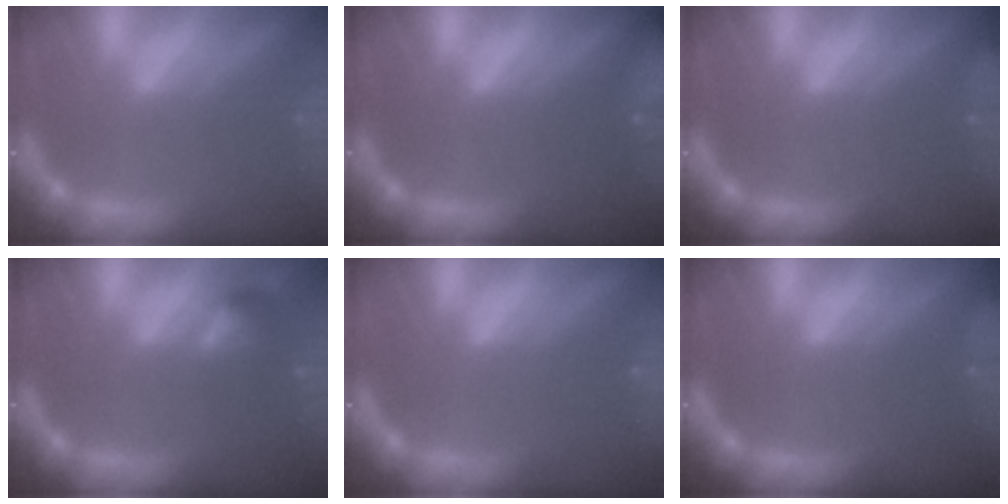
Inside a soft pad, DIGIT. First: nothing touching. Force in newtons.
{"total": 6.0}
{"total": 2.4}
{"total": 1.9}
{"total": 0.0}
{"total": 2.4}